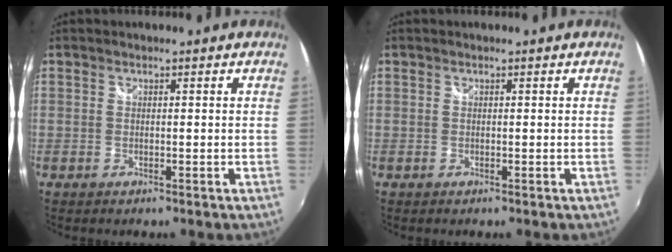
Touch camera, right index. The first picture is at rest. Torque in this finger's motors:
{"motor_torque": [0.06, 0.09, 0.04, 0.01]}